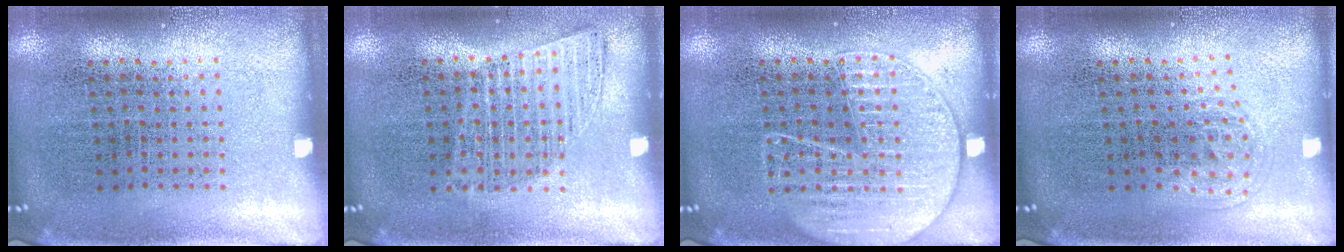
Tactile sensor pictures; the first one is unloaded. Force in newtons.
{"total": 0.9, "press": 0.9, "slide": 0.3}
{"total": 2.9, "press": 2.9, "slide": 0.3}
{"total": 1.0, "press": 0.6, "slide": 0.8}